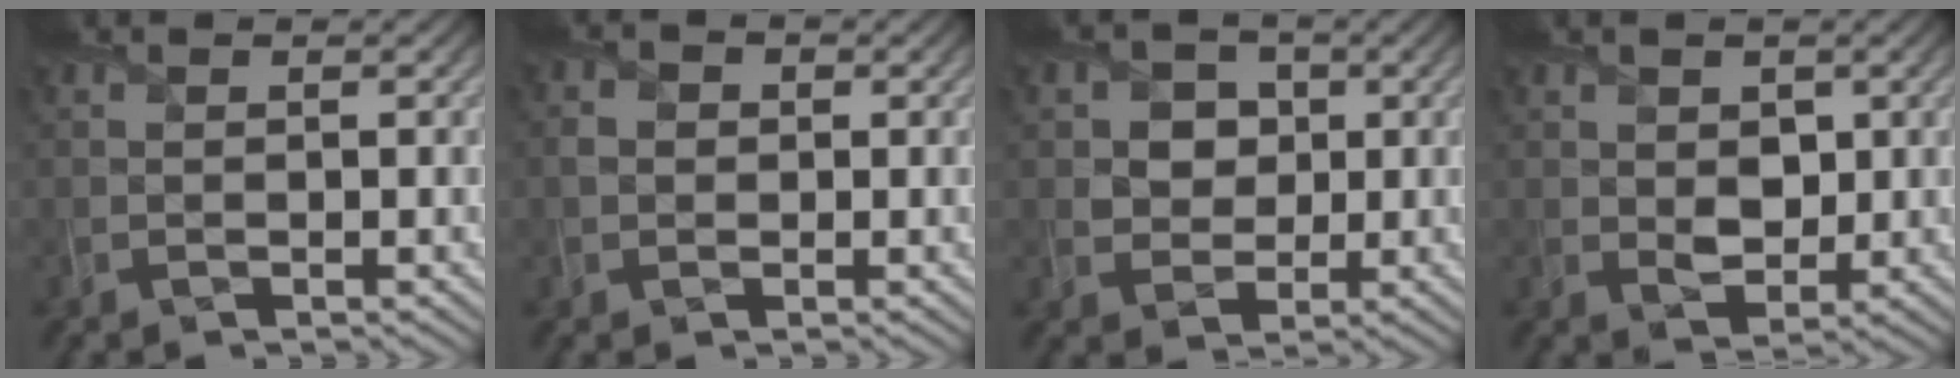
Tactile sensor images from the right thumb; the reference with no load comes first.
{"total": 1.5, "force": [-0.3, 1.3, 0.6], "torque": [-0.016, -0.001, -0.007]}
{"total": 5.0, "force": [1.2, 4.2, 2.3], "torque": [-0.066, -0.001, 0.014]}
{"total": 2.7, "force": [0.5, 1.9, 1.9], "torque": [-0.044, -0.009, 0.008]}